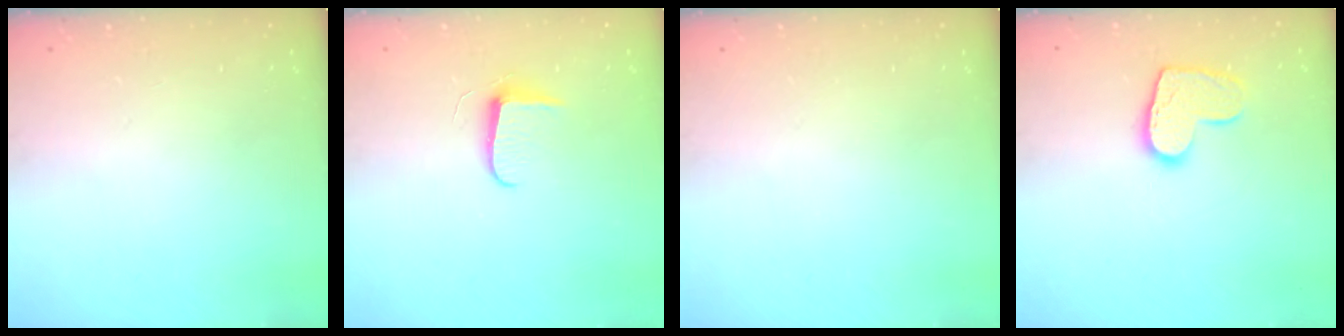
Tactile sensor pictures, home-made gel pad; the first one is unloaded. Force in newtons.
{"total": 6.2, "press": 6.2, "slide": 0.8}
{"total": 0.0}
{"total": 10.6, "press": 10.6, "slide": 0.8}